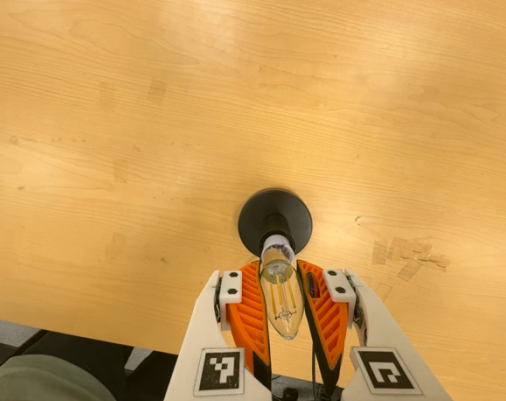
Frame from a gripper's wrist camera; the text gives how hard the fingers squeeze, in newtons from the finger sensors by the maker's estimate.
{"total": 19.0, "left": 19.9, "right": 18.2}